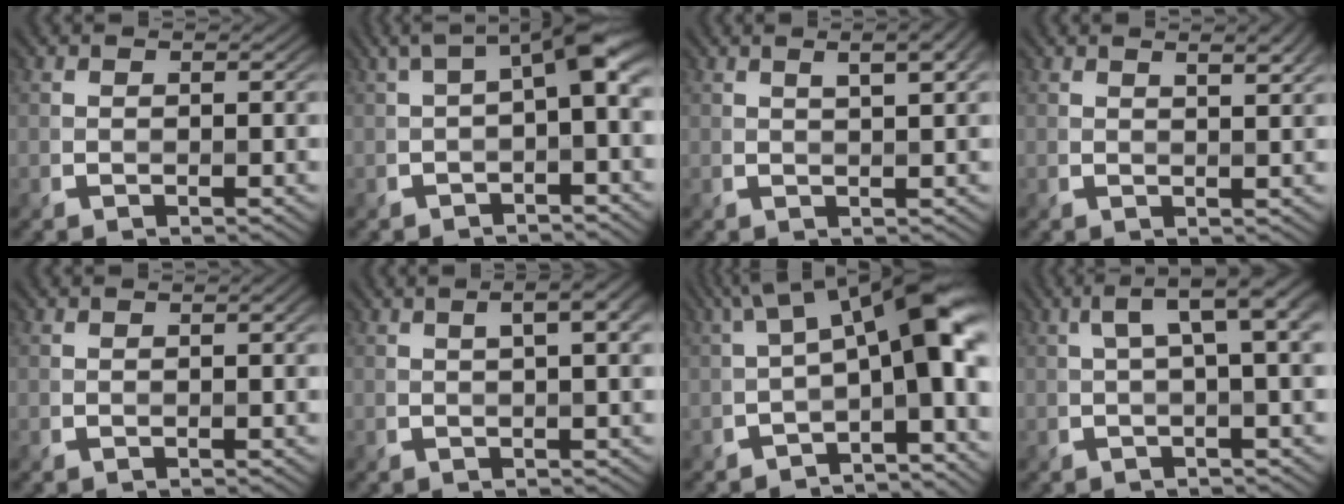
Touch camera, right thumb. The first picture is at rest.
{"total": 6.4, "force": [0.6, 2.0, 6.0], "torque": [-0.096, 0.014, 0.005]}
{"total": 4.3, "force": [2.0, 1.1, 3.6], "torque": [-0.051, 0.007, 0.022]}
{"total": 3.1, "force": [1.8, 0.7, 2.4], "torque": [-0.039, 0.001, 0.029]}
{"total": 0.5, "force": [0.1, 0.1, 0.5], "torque": [-0.007, 0.004, 0.002]}
{"total": 4.0, "force": [1.3, 1.0, 3.7], "torque": [-0.051, 0.011, 0.018]}
{"total": 12.8, "force": [-0.1, 4.6, 11.9], "torque": [-0.163, 0.011, -0.004]}
{"total": 6.3, "force": [1.6, 1.6, 5.8], "torque": [-0.080, 0.028, 0.023]}